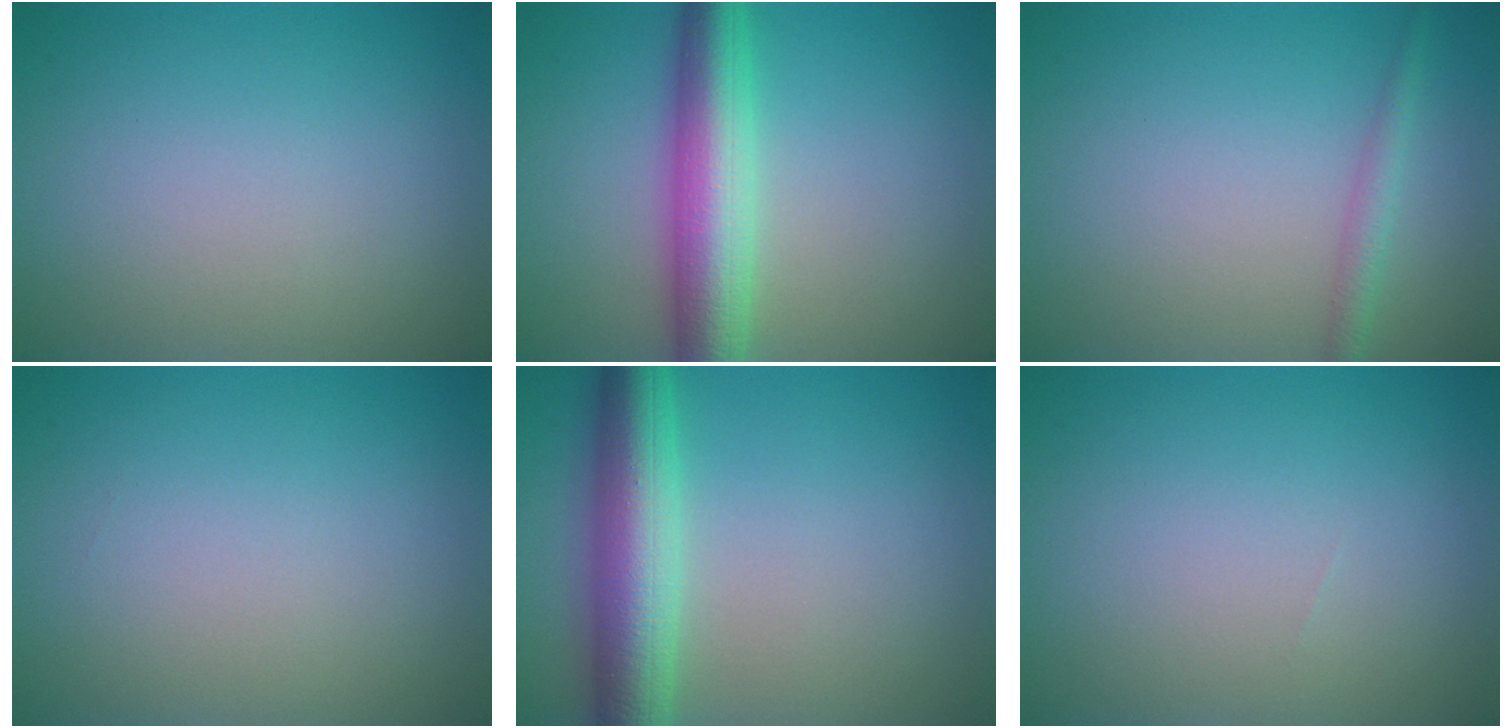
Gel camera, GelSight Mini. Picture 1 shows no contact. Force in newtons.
{"total": 7.0, "press": 7.0, "slide": 0.0}
{"total": 1.7, "press": 1.7, "slide": 0.1}
{"total": 0.0}
{"total": 7.1, "press": 7.1, "slide": 0.1}
{"total": 0.0}